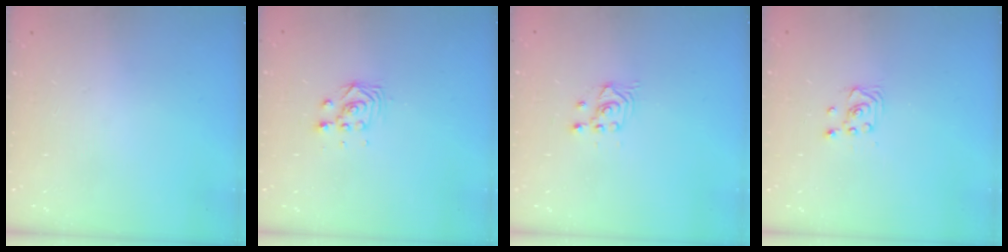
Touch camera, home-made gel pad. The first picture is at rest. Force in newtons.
{"total": 3.0, "press": 3.0, "slide": 0.0}
{"total": 2.6, "press": 2.6, "slide": 0.1}
{"total": 2.6, "press": 2.6, "slide": 0.2}